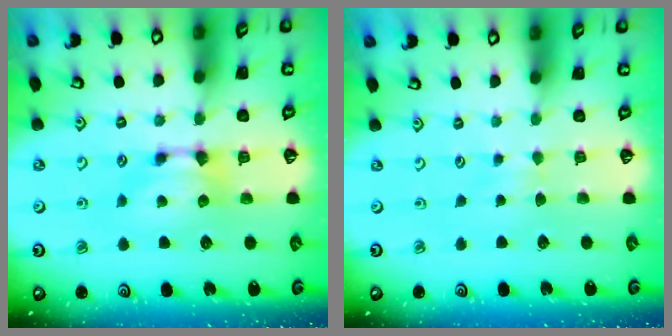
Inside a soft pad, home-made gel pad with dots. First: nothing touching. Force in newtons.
{"total": 2.6, "press": 2.6, "slide": 0.4}